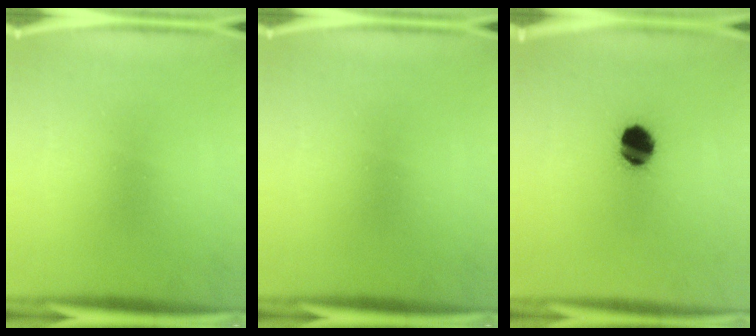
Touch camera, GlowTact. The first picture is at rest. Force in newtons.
{"total": 0.0}
{"total": 9.4}